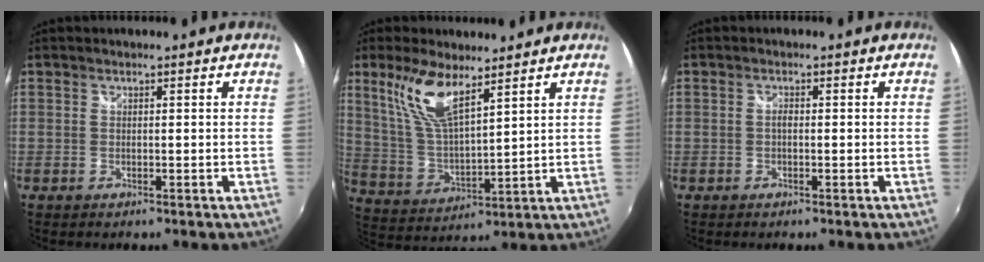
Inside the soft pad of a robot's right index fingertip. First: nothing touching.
{"total": 11.1, "force": [7.1, 3.1, 8.0], "torque": [-0.162, 0.005, 0.149]}
{"total": 0.9, "force": [-0.2, 0.5, 0.7], "torque": [-0.014, 0.003, -0.005]}